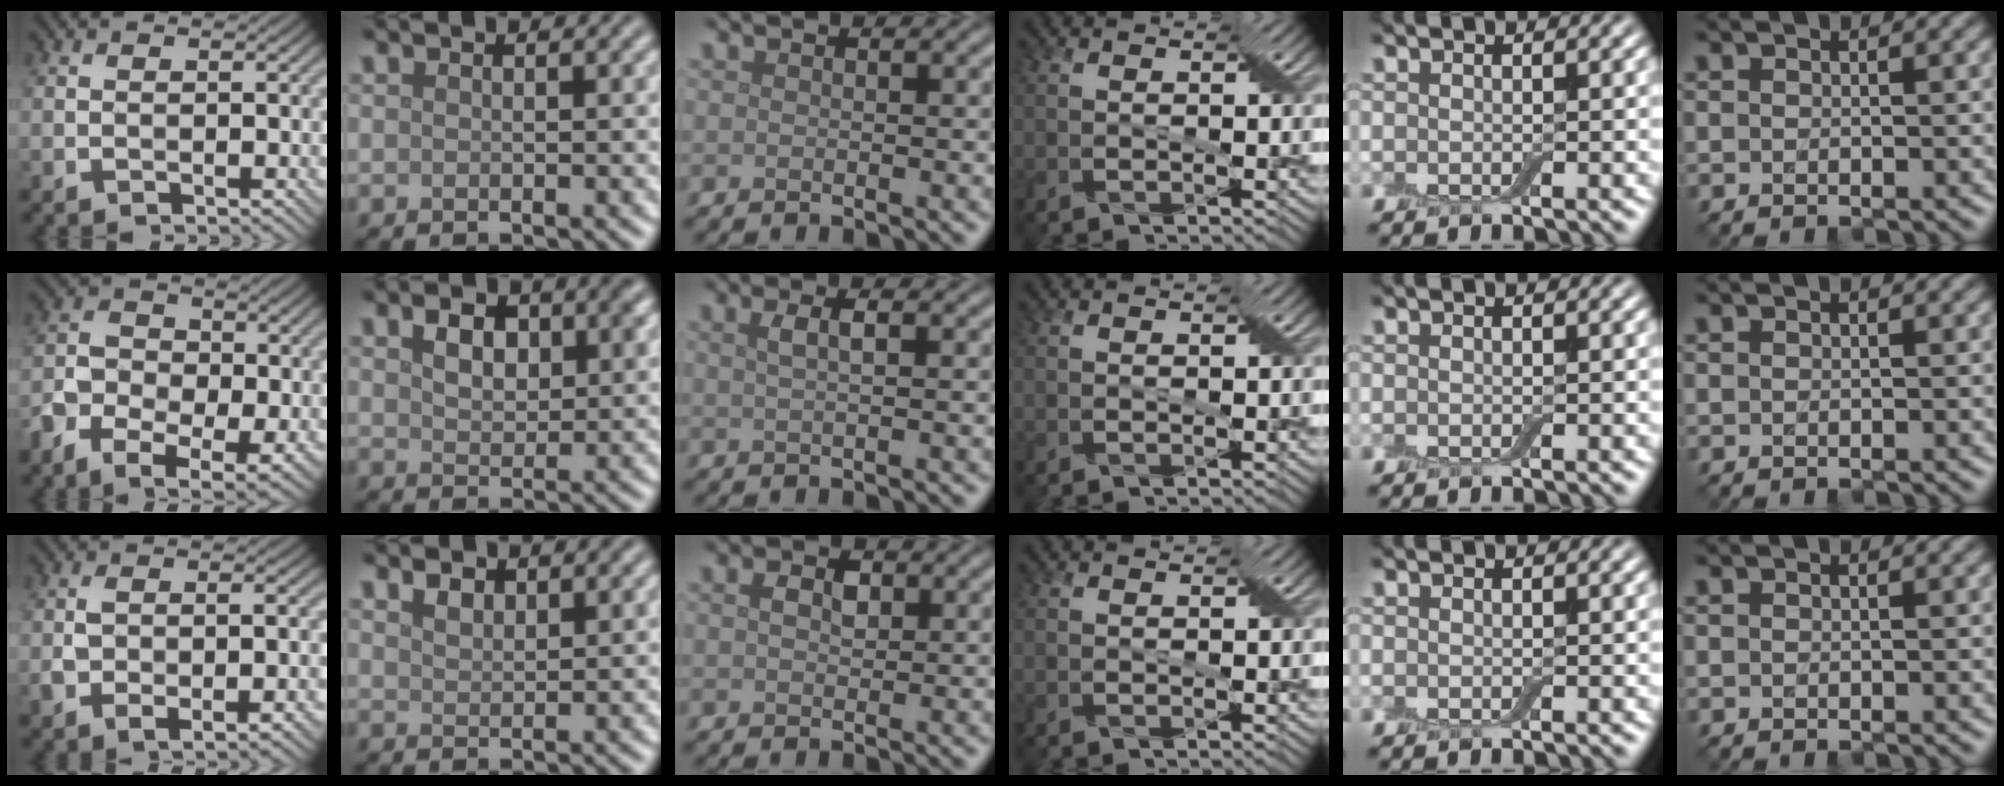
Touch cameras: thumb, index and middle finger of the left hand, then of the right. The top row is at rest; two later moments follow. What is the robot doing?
{"motion": "squeeze", "object": "air blower"}